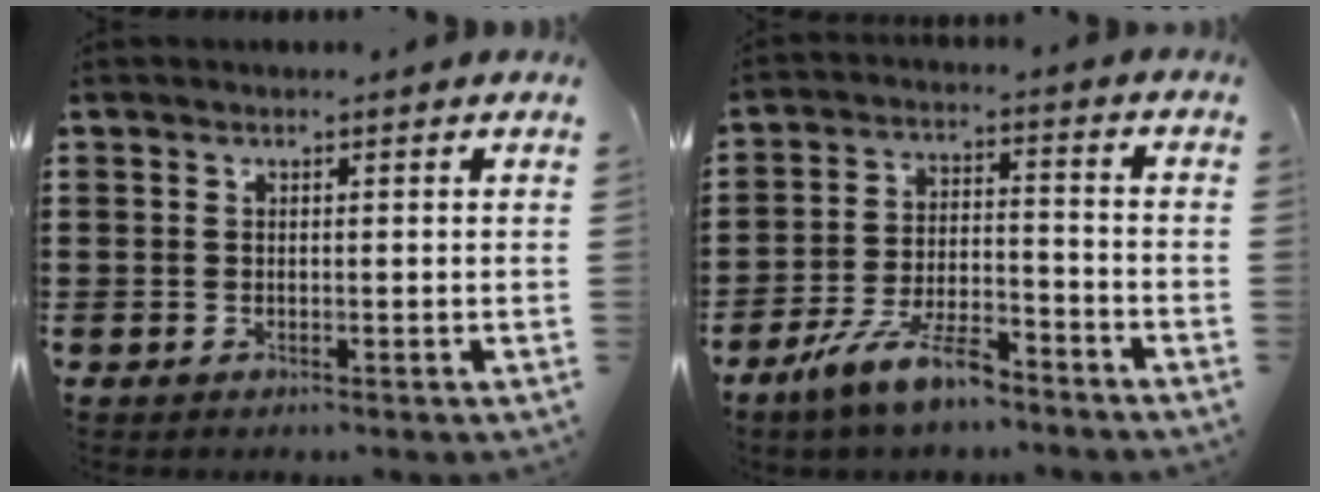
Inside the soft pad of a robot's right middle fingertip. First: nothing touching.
{"total": 9.2, "force": [-7.0, 2.2, 5.5], "torque": [-0.115, 0.007, -0.134]}